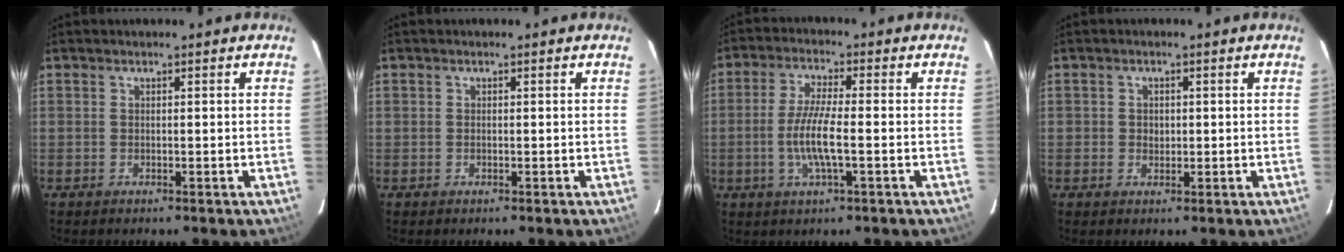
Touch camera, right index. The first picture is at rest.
{"total": 0.0}
{"total": 7.4, "force": [-1.7, 0.9, 7.1], "torque": [-0.142, -0.003, -0.035]}
{"total": 1.7, "force": [0.0, 1.7, 0.5], "torque": [-0.005, 0.004, 0.000]}